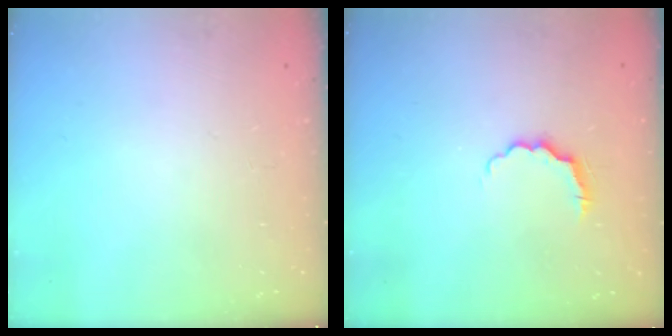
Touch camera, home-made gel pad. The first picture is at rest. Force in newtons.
{"total": 3.7, "press": 3.6, "slide": 0.7}